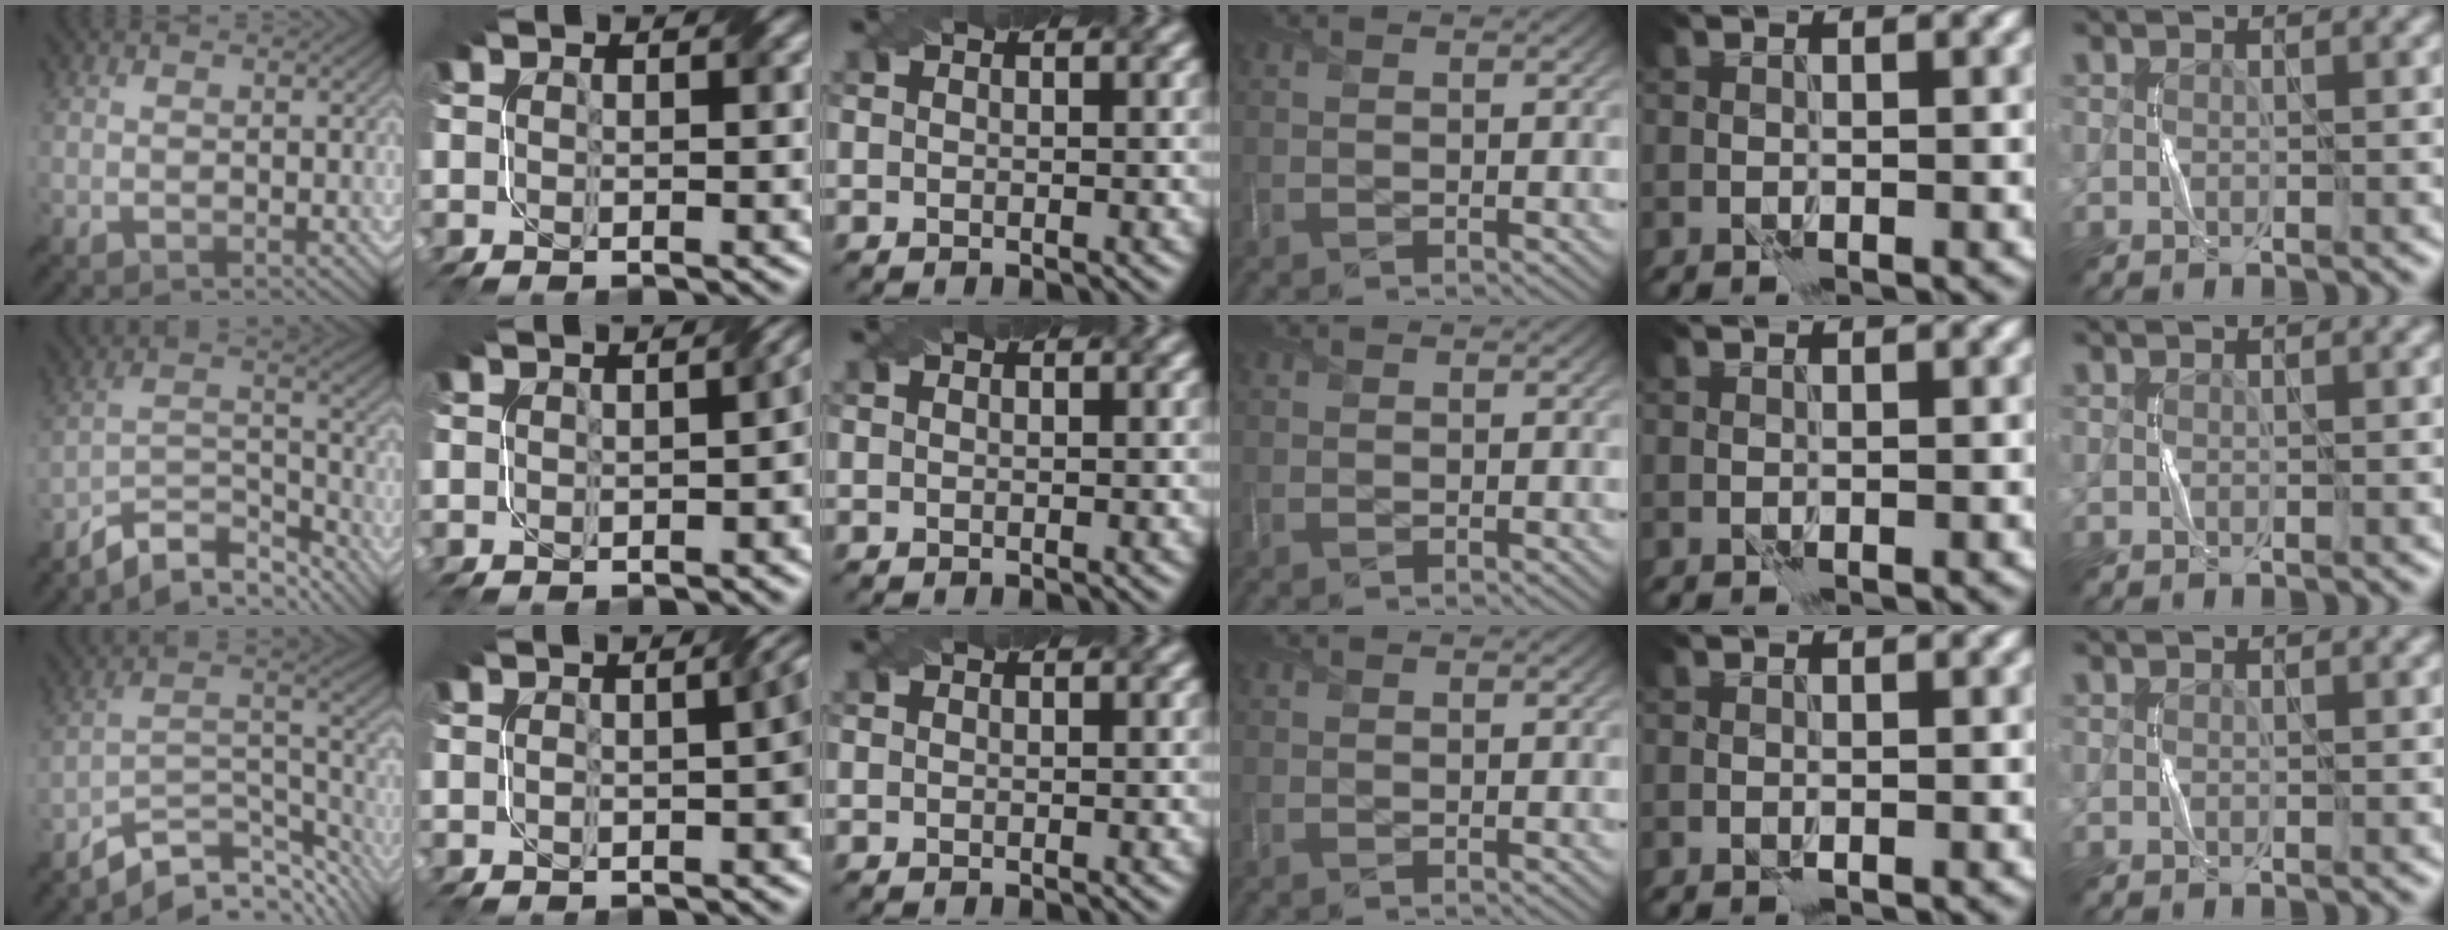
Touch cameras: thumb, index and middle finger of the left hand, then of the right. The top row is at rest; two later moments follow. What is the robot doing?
{"motion": "twist", "object": "screw"}